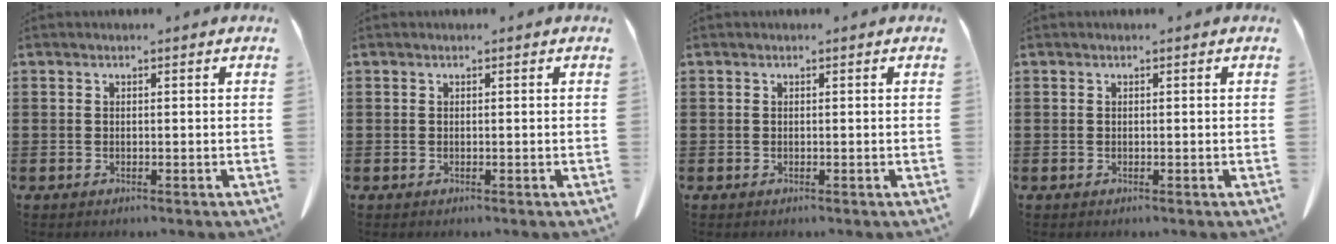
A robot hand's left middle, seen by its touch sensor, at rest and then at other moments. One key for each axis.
{"total": 0.0}
{"total": 0.0}
{"total": 0.0}